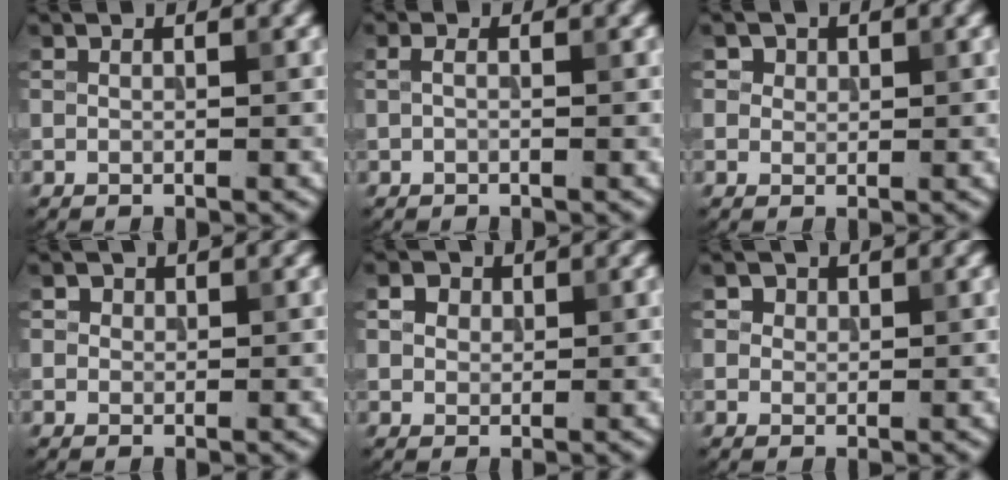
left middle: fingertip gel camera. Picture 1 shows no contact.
{"total": 0.8, "force": [0.0, 0.4, 0.7], "torque": [-0.018, -0.002, -0.002]}
{"total": 2.2, "force": [1.4, 1.6, 0.8], "torque": [-0.020, 0.000, 0.022]}
{"total": 1.7, "force": [0.9, 1.3, 0.7], "torque": [-0.011, 0.006, 0.003]}
{"total": 3.0, "force": [1.5, 2.1, 1.4], "torque": [-0.036, 0.005, 0.024]}
{"total": 2.7, "force": [1.6, 1.9, 1.0], "torque": [-0.023, 0.004, 0.021]}